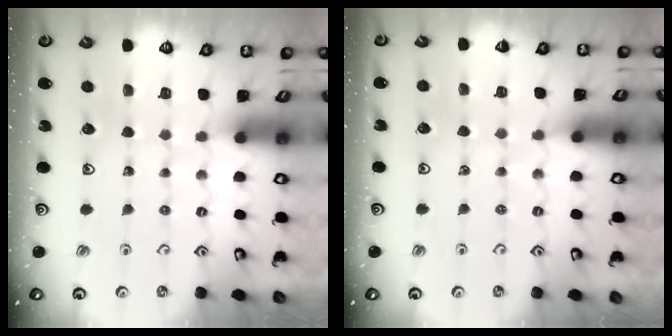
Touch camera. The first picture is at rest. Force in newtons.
{"total": 3.3, "press": 3.3, "slide": 0.4}